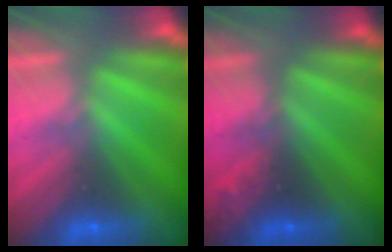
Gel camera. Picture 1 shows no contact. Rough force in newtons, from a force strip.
{"total": 2.4}